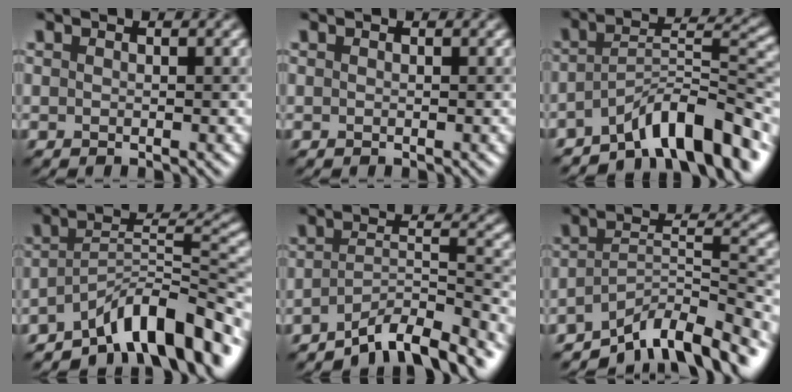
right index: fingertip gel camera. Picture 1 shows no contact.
{"total": 0.0}
{"total": 9.2, "force": [-6.3, 2.6, 6.2], "torque": [-0.074, 0.011, -0.113]}
{"total": 10.2, "force": [-6.9, 3.0, 6.9], "torque": [-0.083, 0.013, -0.129]}
{"total": 7.5, "force": [-5.9, 1.7, 4.4], "torque": [-0.065, 0.002, -0.101]}
{"total": 9.6, "force": [-7.1, 2.9, 5.8], "torque": [-0.072, 0.005, -0.128]}